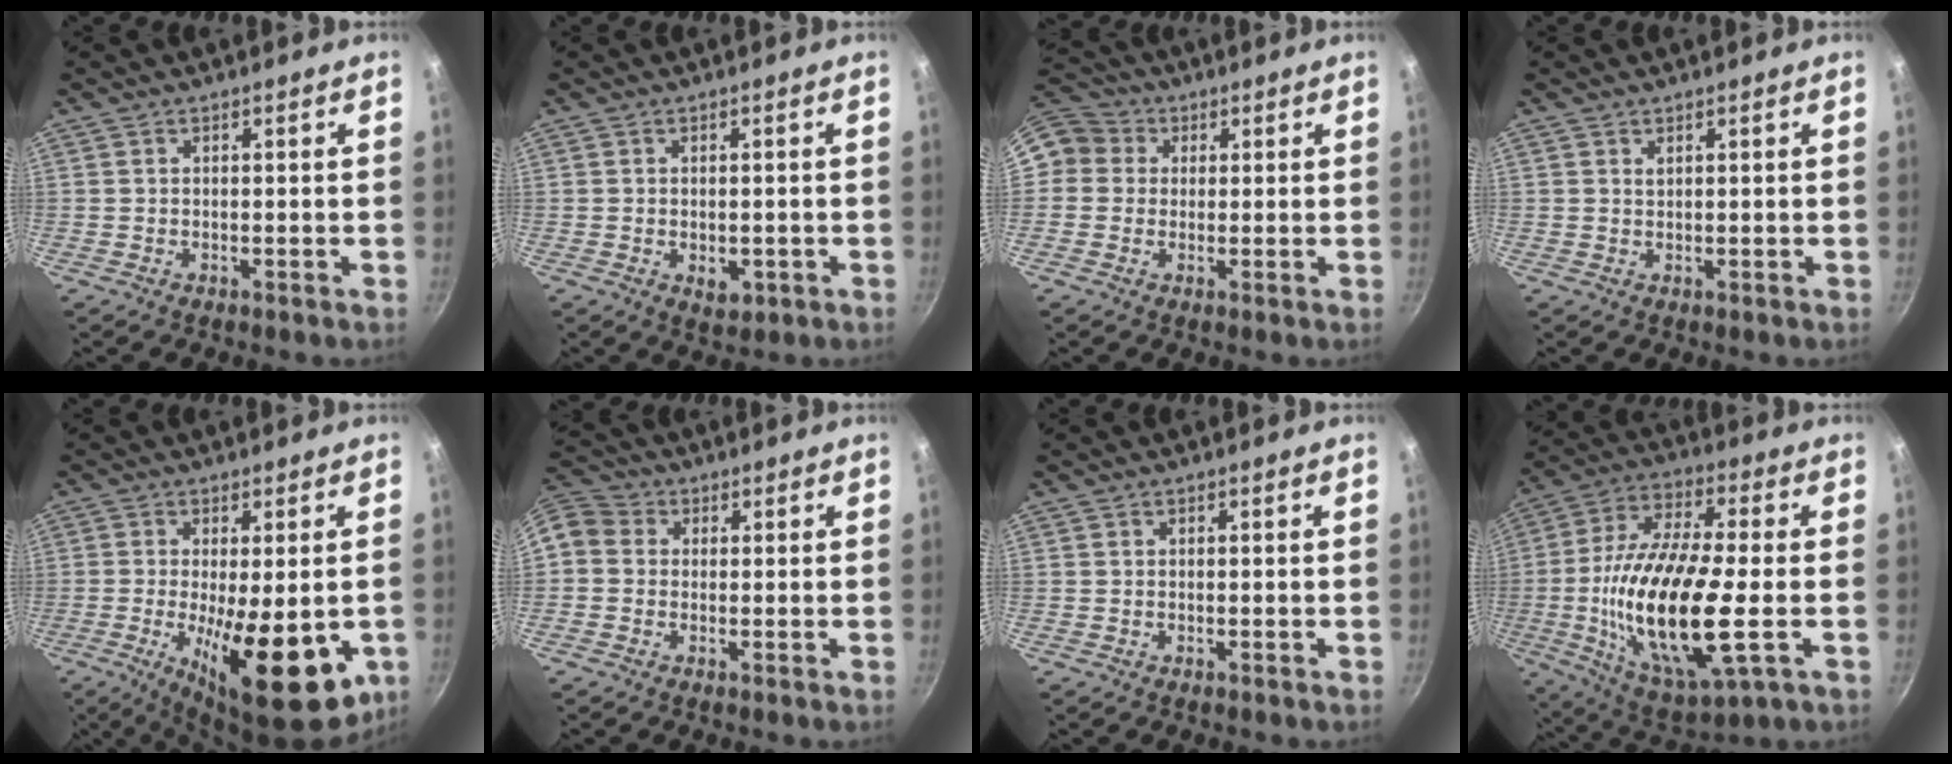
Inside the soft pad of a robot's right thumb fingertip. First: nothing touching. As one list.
[{"total": 3.5, "force": [-0.9, 2.2, 2.5], "torque": [-0.030, 0.000, -0.008]}, {"total": 7.7, "force": [1.3, 7.2, 2.3], "torque": [-0.014, 0.016, 0.003]}, {"total": 0.7, "force": [0.4, 0.4, 0.4], "torque": [-0.006, -0.002, 0.009]}, {"total": 17.8, "force": [-4.3, 6.5, 16.0], "torque": [-0.227, -0.016, -0.053]}, {"total": 7.3, "force": [0.1, 6.6, 3.3], "torque": [-0.057, 0.022, -0.018]}, {"total": 0.0}, {"total": 24.1, "force": [-3.6, 8.3, 22.3], "torque": [-0.439, 0.006, -0.067]}]